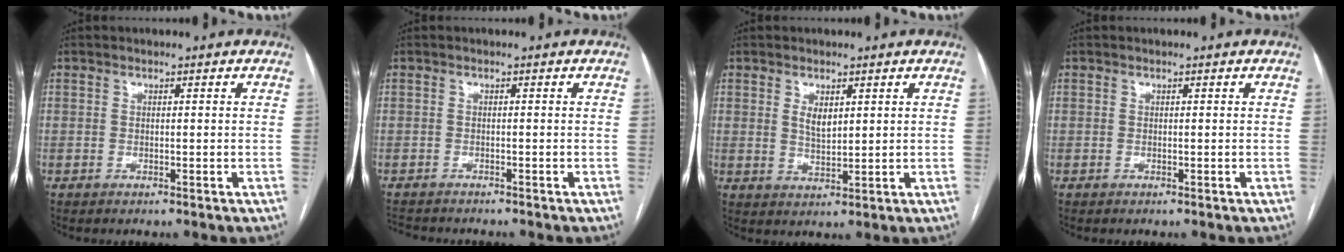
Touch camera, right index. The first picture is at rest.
{"total": 4.2, "force": [-3.9, 0.9, 1.1], "torque": [-0.014, -0.011, -0.059]}
{"total": 3.0, "force": [1.3, 1.4, 2.4], "torque": [-0.044, -0.003, 0.029]}
{"total": 0.0}